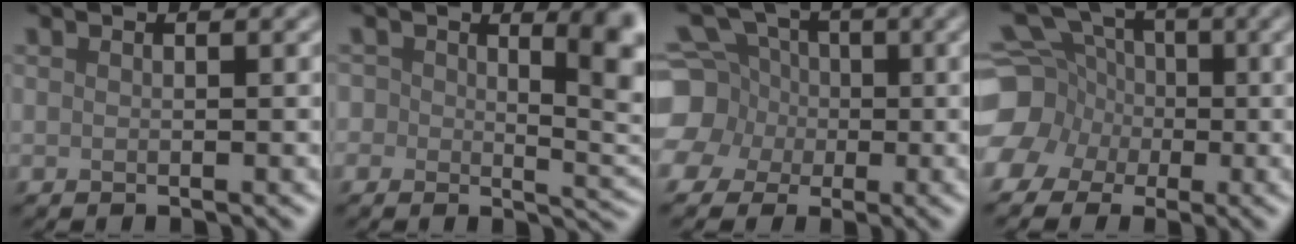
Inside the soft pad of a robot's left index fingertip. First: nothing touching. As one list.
[{"total": 5.1, "force": [1.0, 2.4, 4.4], "torque": [-0.058, -0.010, 0.014]}, {"total": 9.1, "force": [-0.7, 8.3, 3.6], "torque": [-0.107, 0.019, -0.050]}, {"total": 11.4, "force": [-2.4, 10.1, 4.7], "torque": [-0.131, 0.007, -0.068]}]